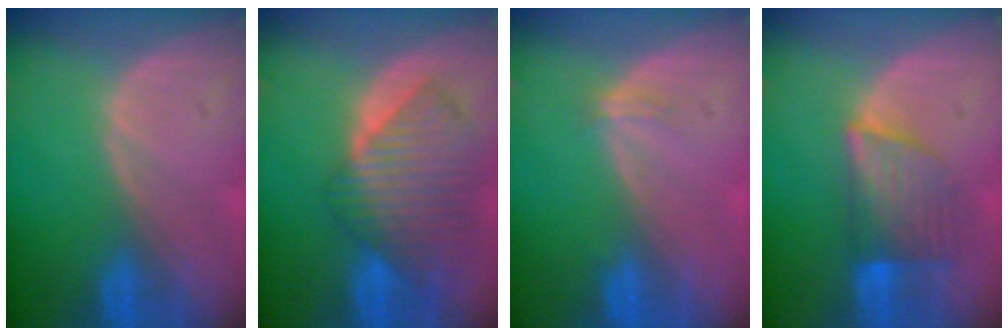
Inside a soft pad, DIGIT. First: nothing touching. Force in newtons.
{"total": 10.0, "press": 8.7, "slide": 5.1}
{"total": 1.5, "press": 1.1, "slide": 1.0}
{"total": 6.9, "press": 6.4, "slide": 2.6}